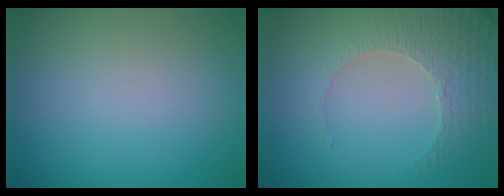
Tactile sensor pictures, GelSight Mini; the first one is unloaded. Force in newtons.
{"total": 3.9, "press": 3.3, "slide": 2.1}